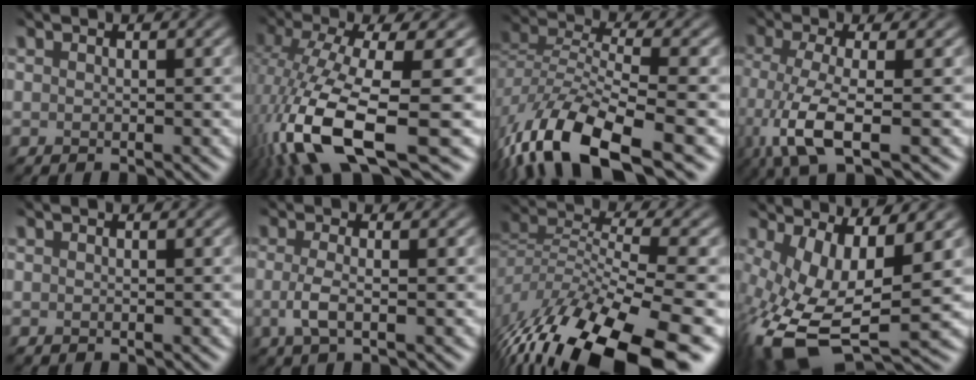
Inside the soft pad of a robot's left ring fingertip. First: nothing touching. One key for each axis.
{"total": 11.7, "fx": -5.5, "fy": 3.1, "fz": 9.8, "tx": -0.214, "ty": -0.015, "tz": -0.085}
{"total": 9.9, "fx": -6.7, "fy": 3.2, "fz": 6.6, "tx": -0.141, "ty": -0.011, "tz": -0.122}
{"total": 6.6, "fx": -3.1, "fy": 1.6, "fz": 5.6, "tx": -0.122, "ty": -0.013, "tz": -0.050}
{"total": 0.0}
{"total": 2.5, "fx": -1.2, "fy": 0.6, "fz": 2.1, "tx": -0.048, "ty": -0.002, "tz": -0.017}
{"total": 13.6, "fx": -10.2, "fy": 3.7, "fz": 8.2, "tx": -0.160, "ty": -0.012, "tz": -0.163}
{"total": 12.1, "fx": -2.0, "fy": 5.4, "fz": 10.7, "tx": -0.246, "ty": -0.023, "tz": -0.008}